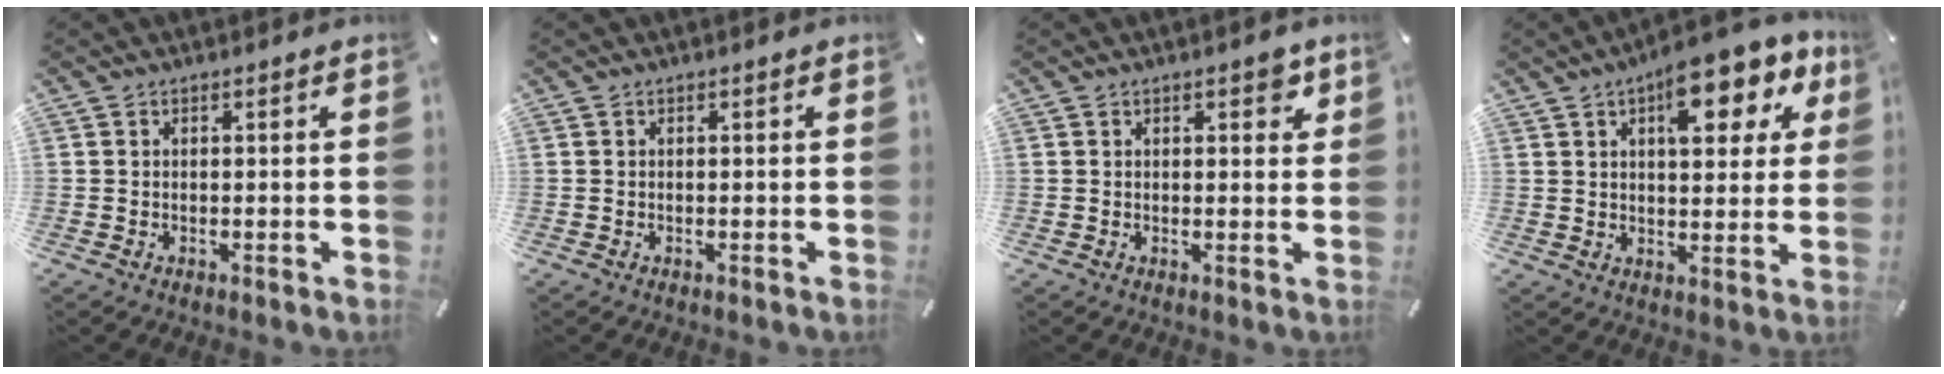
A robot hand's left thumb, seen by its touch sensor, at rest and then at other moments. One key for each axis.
{"total": 0.0}
{"total": 3.2, "fx": 1.5, "fy": 1.7, "fz": 2.2, "tx": -0.024, "ty": -0.002, "tz": 0.019}
{"total": 14.0, "fx": 7.4, "fy": 6.8, "fz": 9.7, "tx": -0.122, "ty": -0.035, "tz": 0.122}